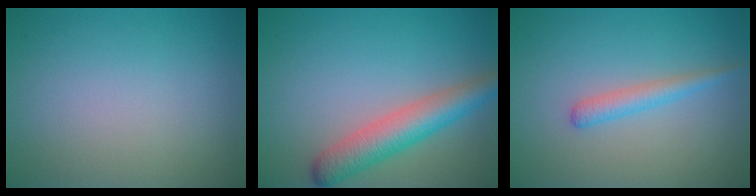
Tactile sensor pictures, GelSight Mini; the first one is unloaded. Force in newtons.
{"total": 5.1, "press": 5.1, "slide": 0.2}
{"total": 1.9, "press": 1.9, "slide": 0.0}